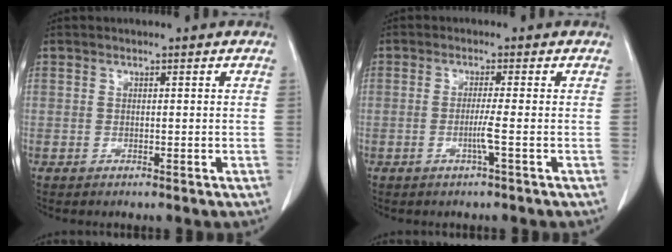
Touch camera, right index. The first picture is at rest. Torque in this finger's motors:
{"motor_torque": [0.03, 0.14, -0.03, 0.03]}